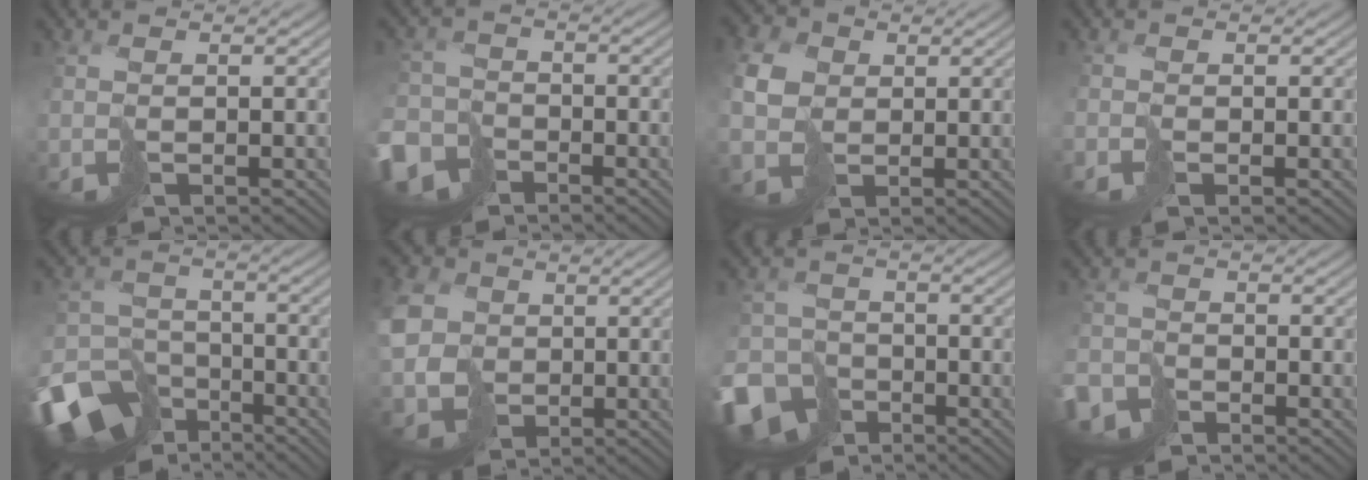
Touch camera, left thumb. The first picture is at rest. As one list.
[{"total": 7.3, "force": [-4.7, 5.1, 2.1], "torque": [-0.057, -0.024, -0.092]}, {"total": 5.2, "force": [1.3, 4.4, 2.5], "torque": [-0.078, 0.003, 0.022]}, {"total": 1.3, "force": [-0.9, 0.6, 0.8], "torque": [-0.020, -0.004, -0.019]}, {"total": 13.4, "force": [-9.2, 8.6, 4.5], "torque": [-0.124, -0.051, -0.135]}, {"total": 8.4, "force": [1.2, 7.4, 3.7], "torque": [-0.116, 0.003, 0.019]}, {"total": 9.6, "force": [-6.5, 6.7, 2.6], "torque": [-0.066, -0.044, -0.113]}, {"total": 4.2, "force": [-3.2, 2.5, 0.6], "torque": [-0.013, -0.010, -0.070]}]